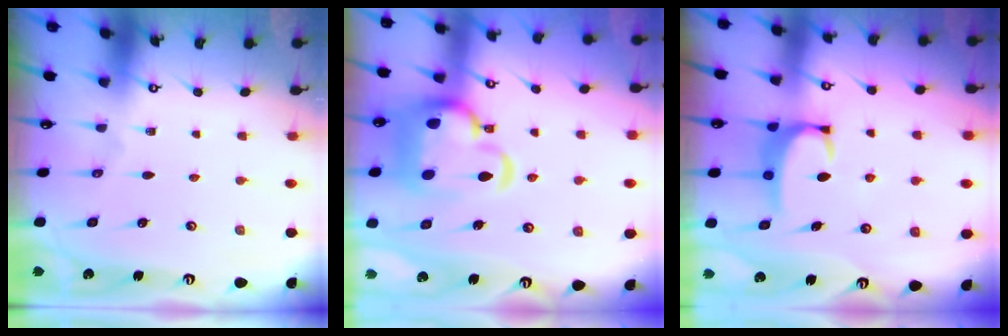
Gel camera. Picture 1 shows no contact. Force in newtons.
{"total": 11.5, "press": 11.2, "slide": 2.3}
{"total": 3.6, "press": 3.5, "slide": 0.6}